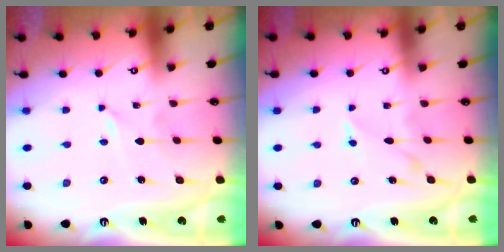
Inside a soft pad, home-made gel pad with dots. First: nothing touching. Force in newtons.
{"total": 5.0, "press": 5.0, "slide": 0.7}